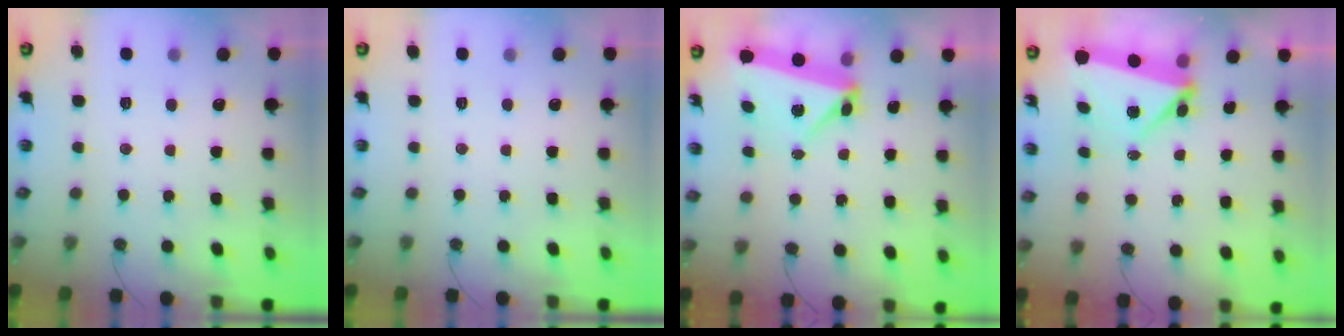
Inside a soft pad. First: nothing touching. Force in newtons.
{"total": 1.5, "press": 0.5, "slide": 1.4}
{"total": 5.9, "press": 5.8, "slide": 1.1}
{"total": 5.9, "press": 5.9, "slide": 0.6}